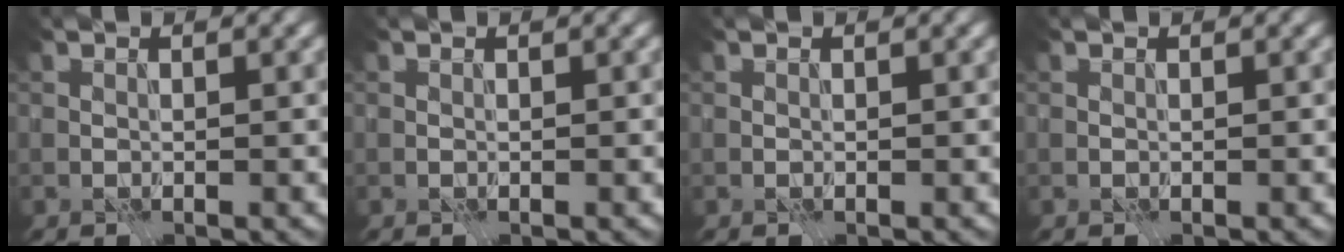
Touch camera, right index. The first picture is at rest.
{"total": 0.0}
{"total": 0.0}
{"total": 0.0}